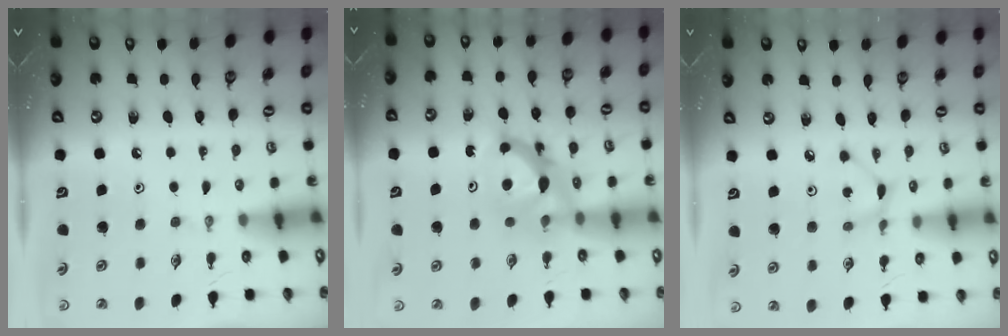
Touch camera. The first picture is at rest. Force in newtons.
{"total": 7.9, "press": 7.9, "slide": 0.4}
{"total": 2.3, "press": 2.3, "slide": 0.1}